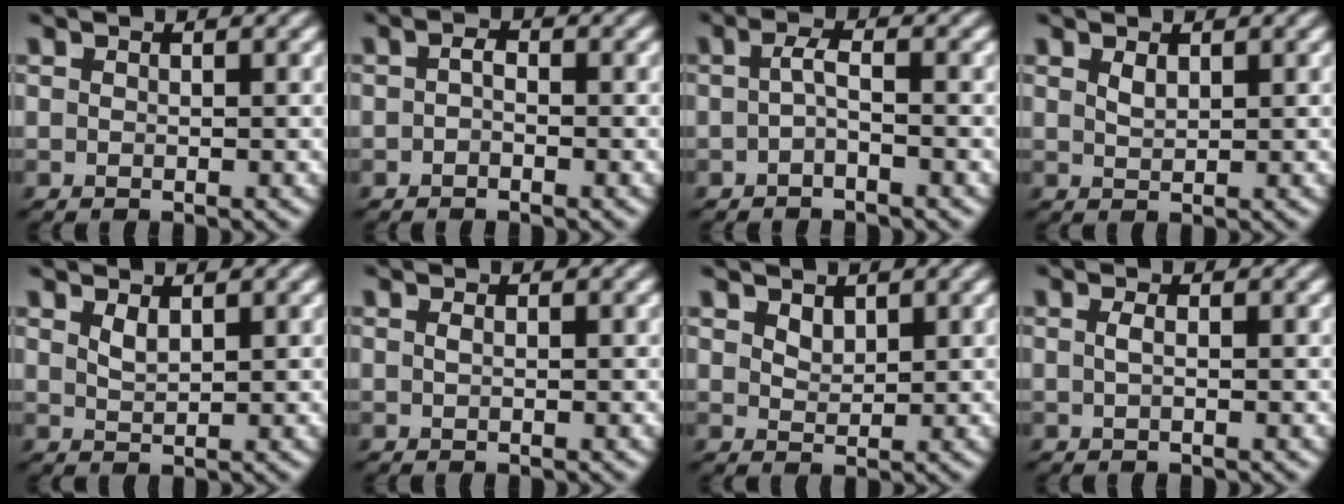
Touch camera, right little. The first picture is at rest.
{"total": 0.8, "force": [-0.6, 0.0, 0.5], "torque": [0.000, -0.004, -0.008]}
{"total": 1.4, "force": [-0.7, -0.3, 1.2], "torque": [-0.018, -0.003, -0.011]}
{"total": 0.9, "force": [0.5, -0.6, 0.4], "torque": [-0.003, -0.010, 0.022]}
{"total": 1.2, "force": [0.9, -0.6, 0.5], "torque": [-0.002, -0.008, 0.027]}
{"total": 0.8, "force": [-0.3, -0.7, 0.1], "torque": [-0.001, -0.005, 0.000]}
{"total": 1.5, "force": [1.5, -0.1, 0.4], "torque": [-0.001, -0.010, 0.037]}
{"total": 1.0, "force": [-0.4, -0.9, 0.4], "torque": [-0.009, -0.006, -0.002]}